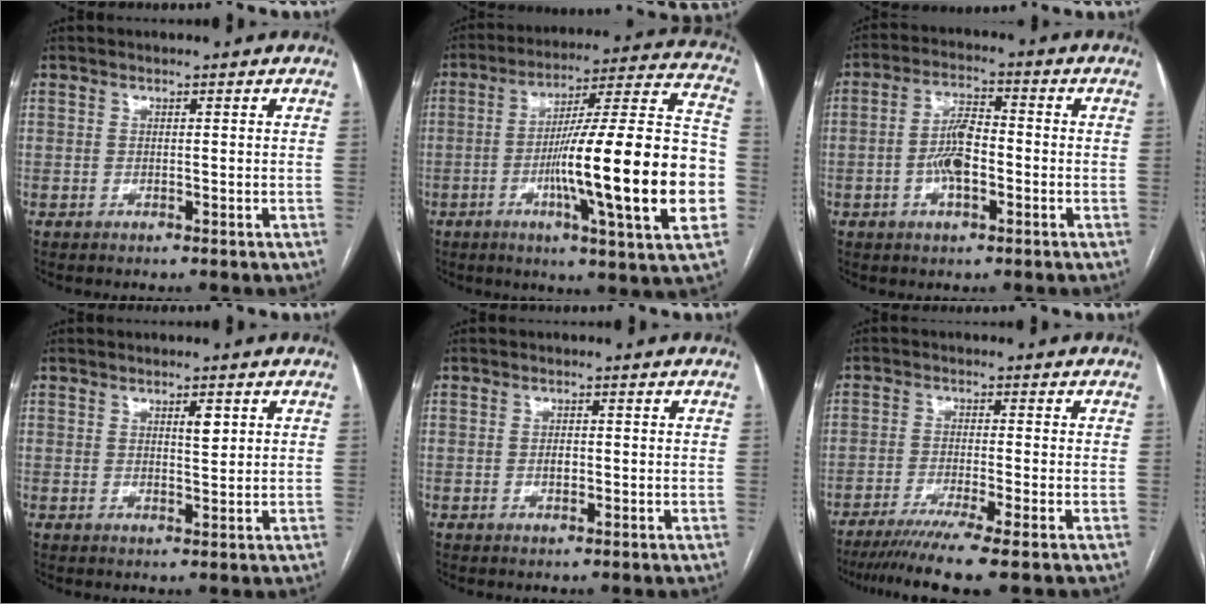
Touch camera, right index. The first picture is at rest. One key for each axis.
{"total": 24.7, "fx": -5.5, "fy": 0.8, "fz": 24.1, "tx": -0.314, "ty": 0.005, "tz": -0.089}
{"total": 6.6, "fx": -1.5, "fy": 2.5, "fz": 5.9, "tx": -0.123, "ty": 0.009, "tz": -0.031}
{"total": 2.3, "fx": 1.0, "fy": 0.6, "fz": 2.0, "tx": -0.032, "ty": -0.004, "tz": 0.017}
{"total": 1.4, "fx": -0.2, "fy": 0.8, "fz": 1.1, "tx": -0.019, "ty": 0.002, "tz": -0.003}
{"total": 9.1, "fx": -6.9, "fy": -1.3, "fz": 5.8, "tx": -0.079, "ty": -0.026, "tz": -0.110}